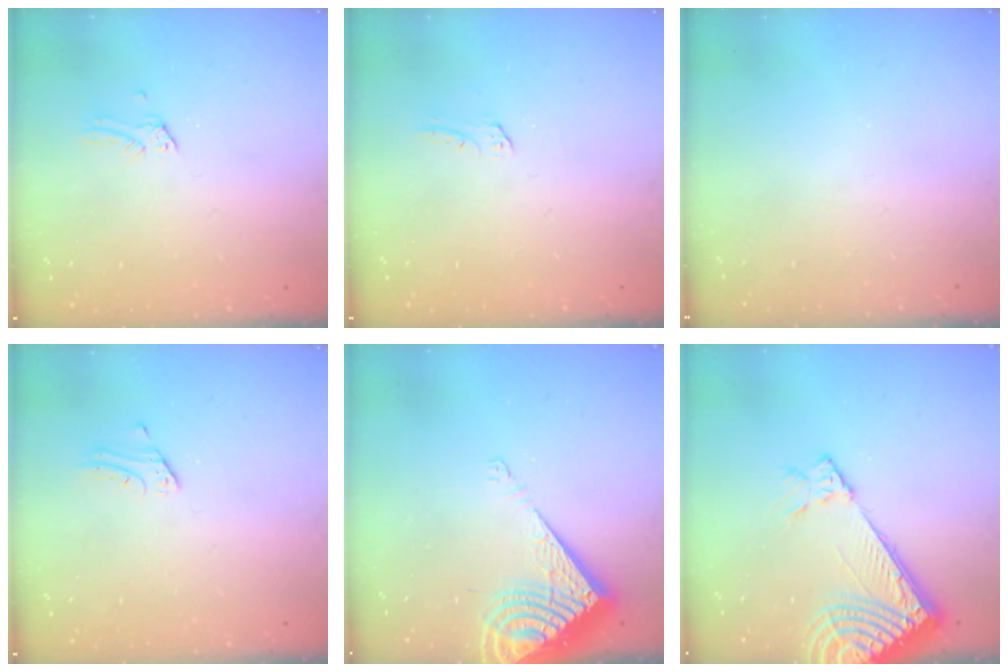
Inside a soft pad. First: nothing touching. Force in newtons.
{"total": 2.1, "press": 2.1, "slide": 0.2}
{"total": 0.0}
{"total": 2.2, "press": 2.2, "slide": 0.2}
{"total": 11.7, "press": 11.6, "slide": 1.5}
{"total": 11.7, "press": 11.5, "slide": 1.9}